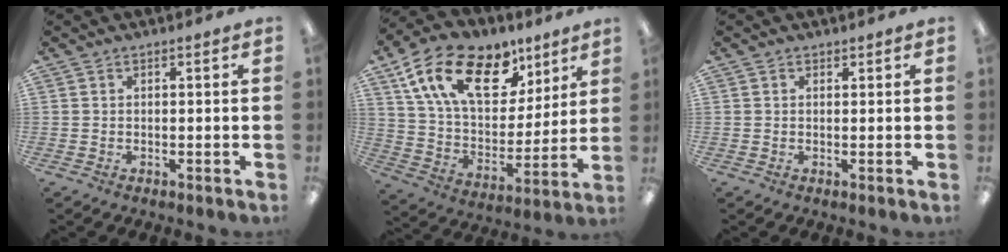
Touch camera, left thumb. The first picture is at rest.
{"total": 20.7, "force": [11.0, 11.9, 12.8], "torque": [-0.234, -0.033, 0.200]}
{"total": 0.7, "force": [0.5, 0.5, -0.1], "torque": [0.001, 0.002, 0.008]}